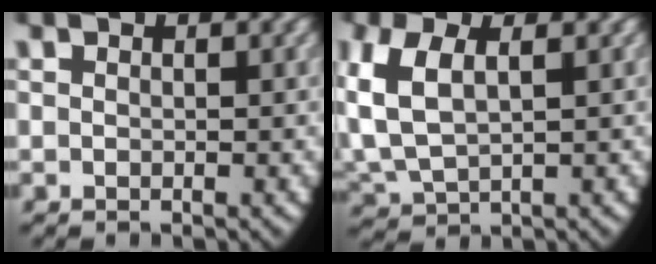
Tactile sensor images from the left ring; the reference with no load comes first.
{"total": 5.2, "force": [0.7, 3.9, 3.4], "torque": [-0.111, -0.016, 0.029]}